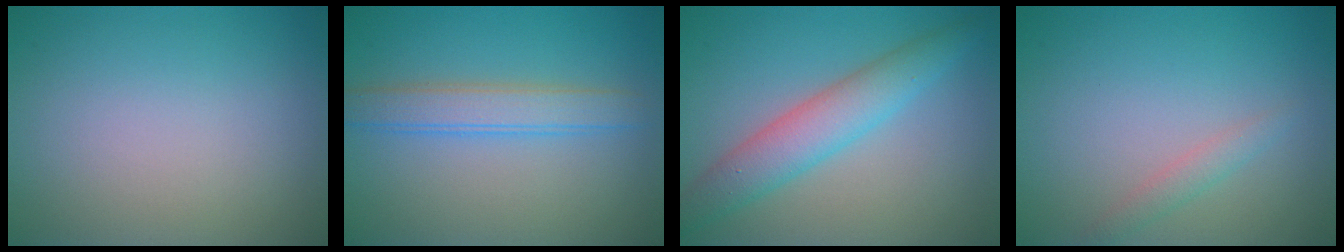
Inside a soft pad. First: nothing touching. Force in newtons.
{"total": 3.2, "press": 3.2, "slide": 0.4}
{"total": 4.5, "press": 4.5, "slide": 0.1}
{"total": 1.3, "press": 1.3, "slide": 0.1}